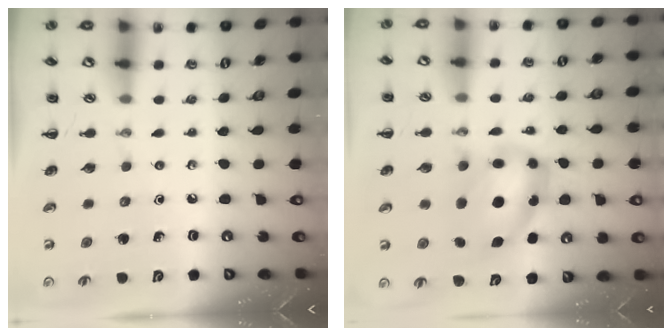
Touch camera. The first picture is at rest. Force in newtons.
{"total": 10.6, "press": 10.3, "slide": 2.8}